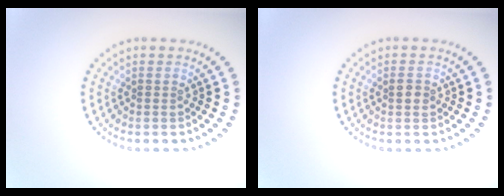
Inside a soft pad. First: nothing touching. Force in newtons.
{"total": 1.1, "press": 1.1, "slide": 0.1}